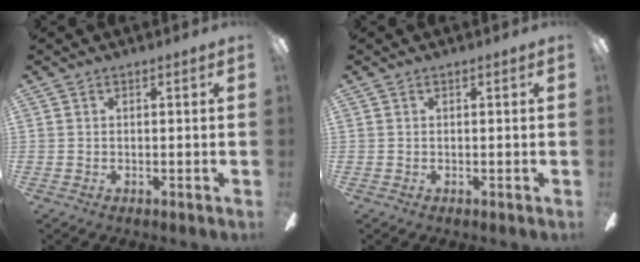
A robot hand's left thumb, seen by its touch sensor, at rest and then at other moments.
{"total": 0.0}